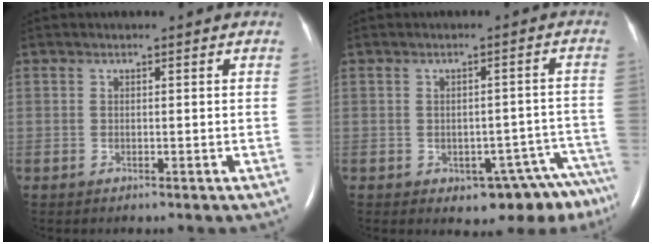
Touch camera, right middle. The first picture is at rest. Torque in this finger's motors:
{"motor_torque": [0.08, -0.07, 0.04, 0.03]}